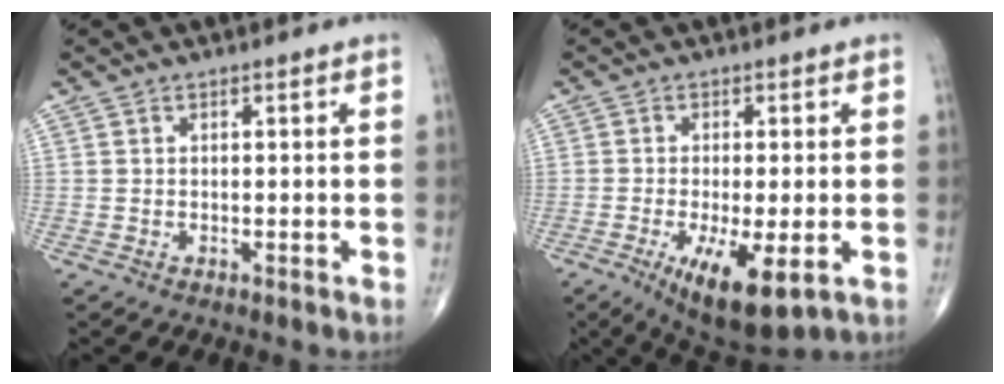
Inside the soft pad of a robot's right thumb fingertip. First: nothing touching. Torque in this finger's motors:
{"motor_torque": [1.12, 1.41, 0.29, -0.38, 0.33]}